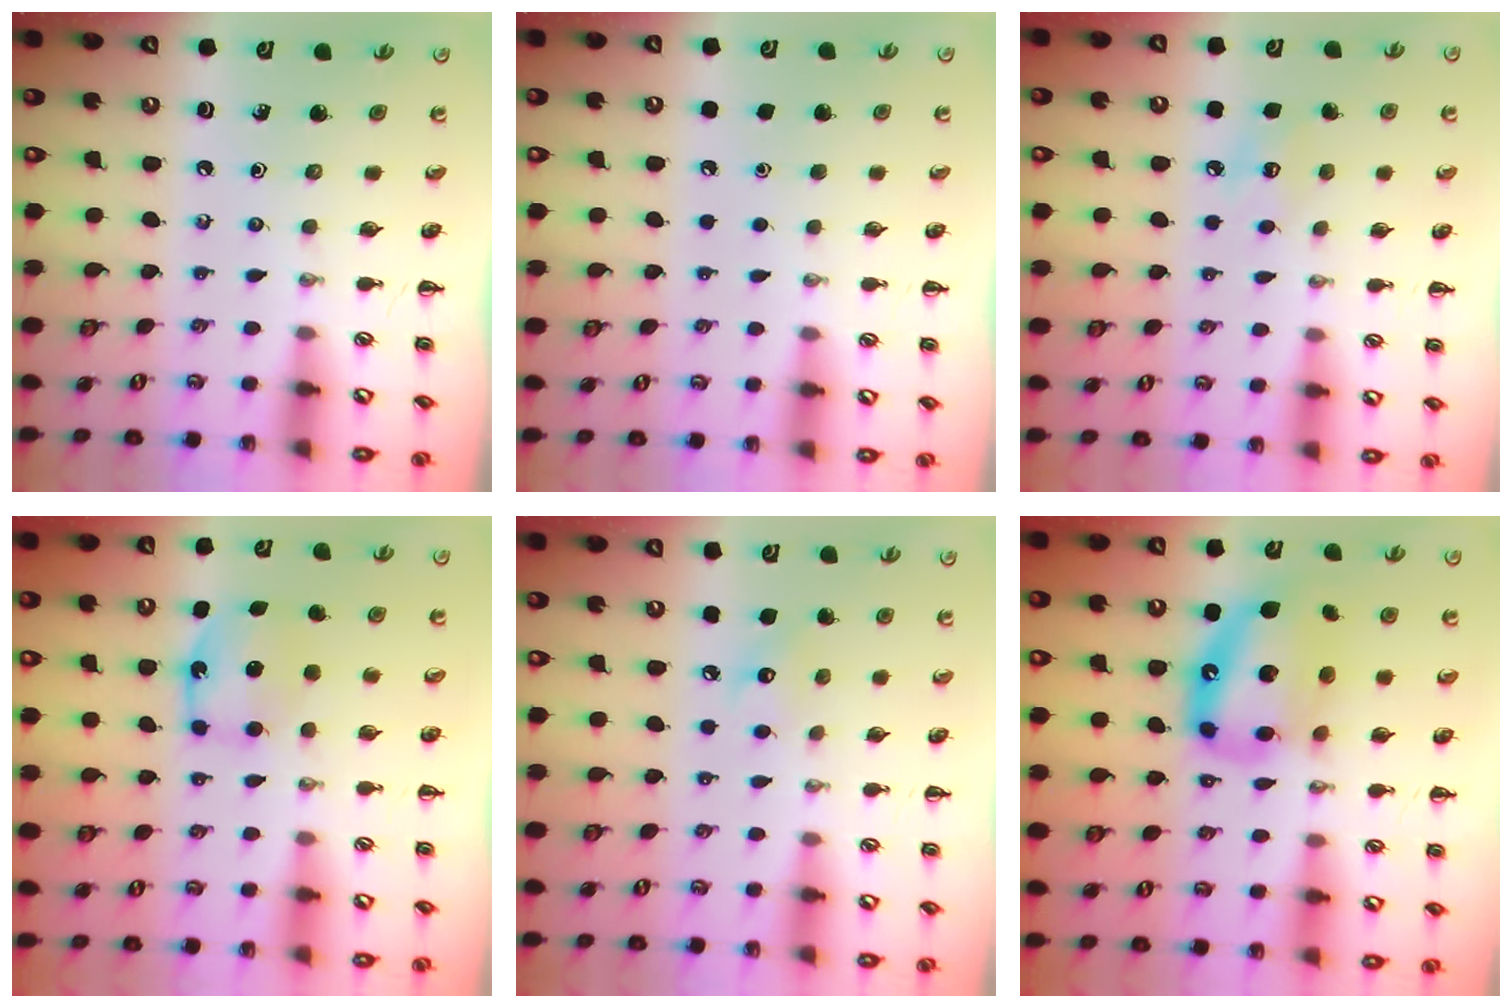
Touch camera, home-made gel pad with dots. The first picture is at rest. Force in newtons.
{"total": 1.6, "press": 1.6, "slide": 0.1}
{"total": 6.8, "press": 6.6, "slide": 1.8}
{"total": 5.7, "press": 5.5, "slide": 1.7}
{"total": 5.9, "press": 5.7, "slide": 1.2}
{"total": 15.6, "press": 15.1, "slide": 3.9}